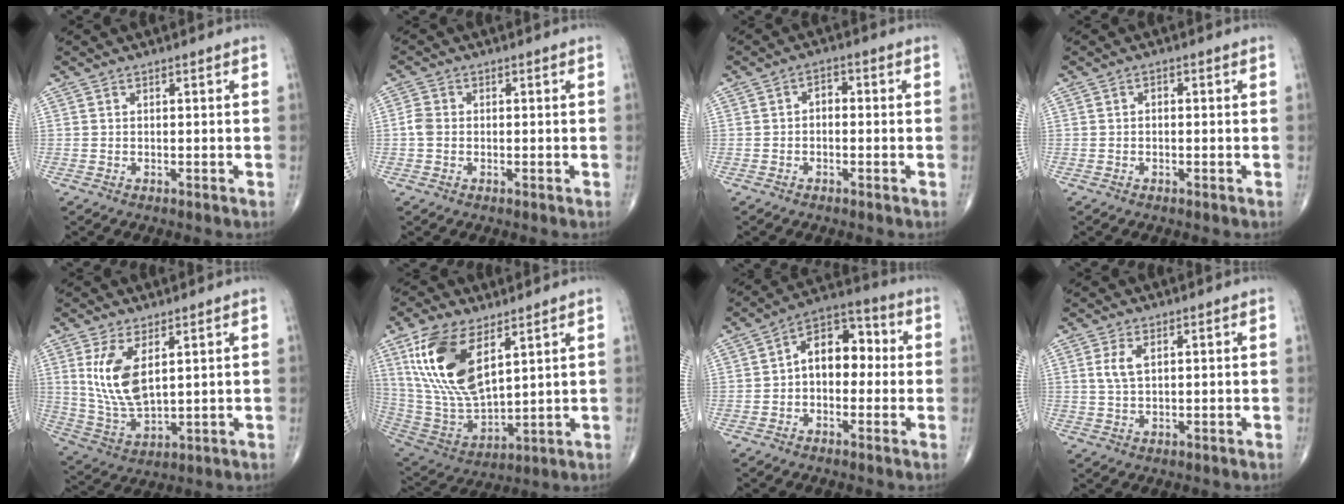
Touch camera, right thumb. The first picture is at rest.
{"total": 2.2, "force": [-0.3, 1.8, 1.3], "torque": [-0.026, 0.004, -0.011]}
{"total": 2.6, "force": [-0.3, 1.7, 1.8], "torque": [-0.016, 0.013, -0.014]}
{"total": 1.0, "force": [0.0, 0.6, 0.7], "torque": [-0.007, 0.005, -0.004]}
{"total": 10.6, "force": [3.4, 4.8, 8.8], "torque": [-0.175, -0.021, 0.083]}
{"total": 18.6, "force": [8.1, 8.7, 14.3], "torque": [-0.277, -0.032, 0.167]}
{"total": 10.4, "force": [0.1, 6.8, 7.9], "torque": [-0.090, 0.038, -0.012]}
{"total": 3.4, "force": [1.1, 1.6, 2.8], "torque": [-0.061, 0.000, 0.024]}